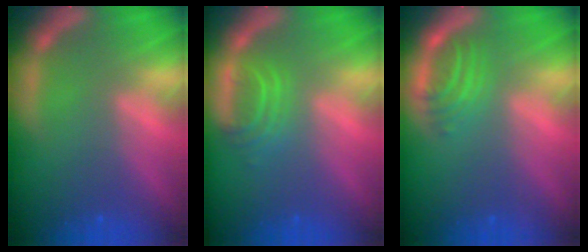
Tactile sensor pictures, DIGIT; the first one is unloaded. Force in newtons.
{"total": 2.9}
{"total": 2.9}